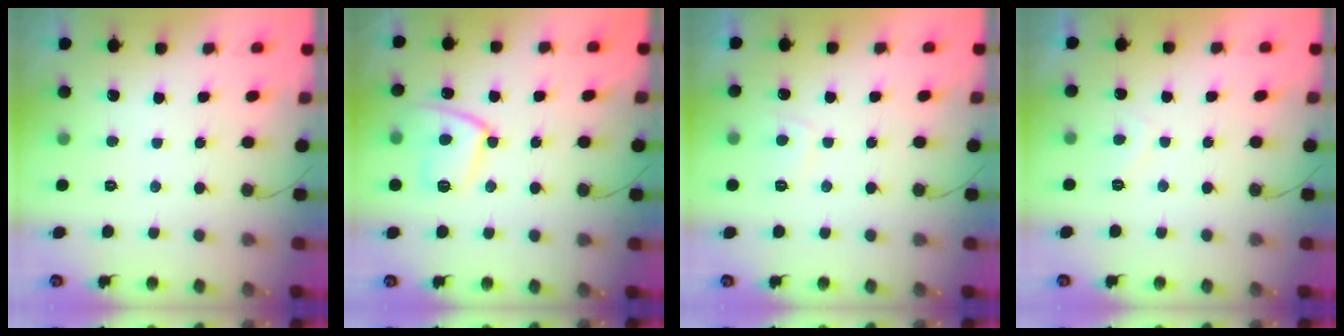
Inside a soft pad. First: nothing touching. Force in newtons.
{"total": 11.8, "press": 11.8, "slide": 1.0}
{"total": 2.9, "press": 2.8, "slide": 0.6}
{"total": 1.5, "press": 1.3, "slide": 0.7}